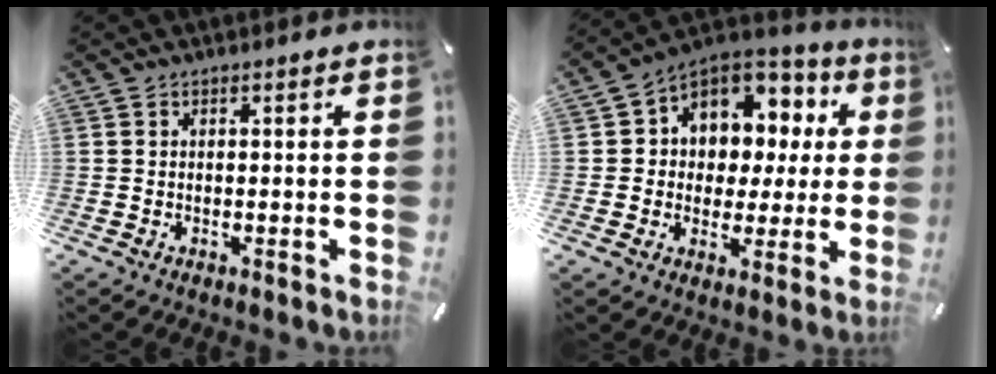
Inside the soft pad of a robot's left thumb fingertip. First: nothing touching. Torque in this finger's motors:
{"motor_torque": [0.89, 0.53, 0.84, 0.40, 0.07]}